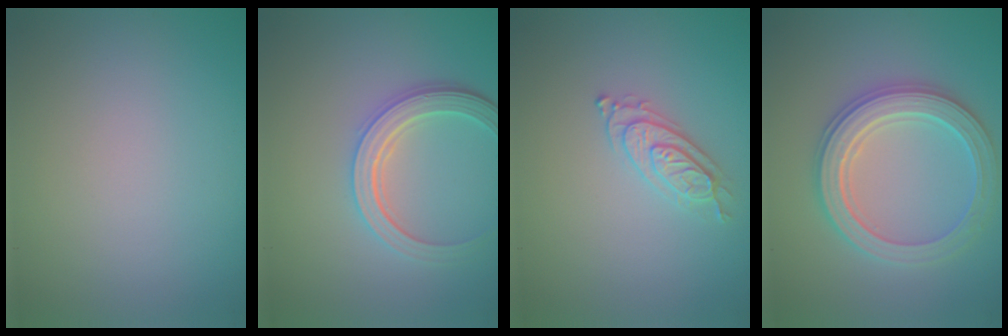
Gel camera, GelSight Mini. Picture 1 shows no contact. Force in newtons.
{"total": 4.2, "press": 3.4, "slide": 2.4}
{"total": 2.2, "press": 2.2, "slide": 0.4}
{"total": 5.5, "press": 5.4, "slide": 1.0}